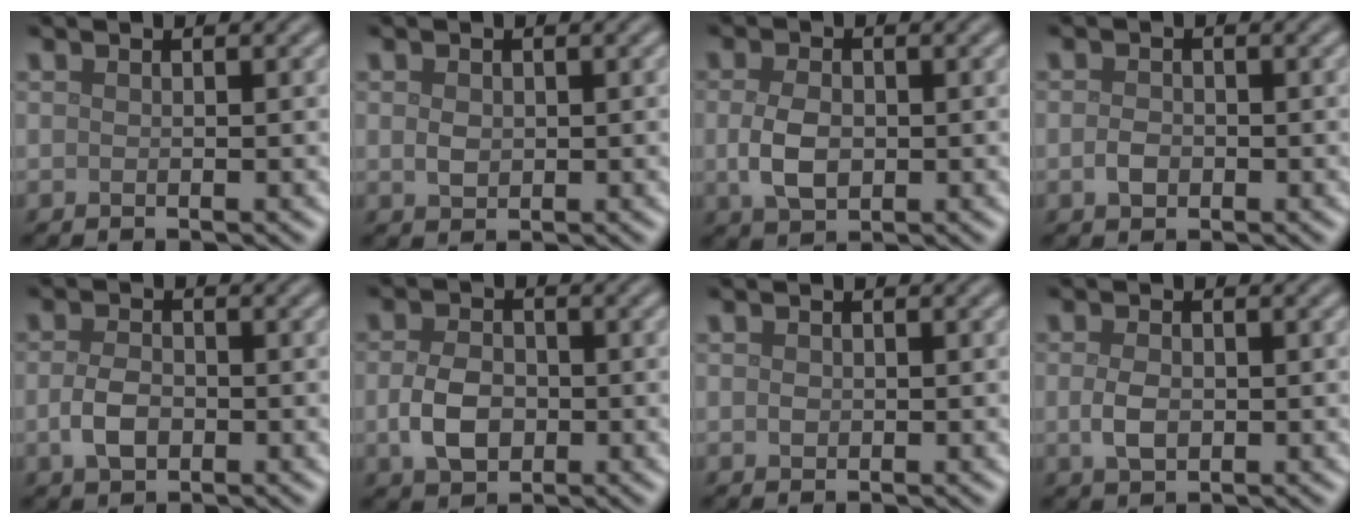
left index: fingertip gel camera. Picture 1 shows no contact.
{"total": 1.5, "force": [0.1, 1.2, 0.9], "torque": [-0.019, 0.000, 0.003]}
{"total": 3.5, "force": [-0.2, 2.3, 2.6], "torque": [-0.058, -0.002, -0.004]}
{"total": 1.5, "force": [-0.4, 1.1, 0.9], "torque": [-0.019, 0.000, -0.011]}
{"total": 2.8, "force": [-0.6, 1.8, 2.0], "torque": [-0.043, -0.001, -0.014]}
{"total": 4.0, "force": [-0.7, 2.8, 2.7], "torque": [-0.058, -0.002, -0.016]}
{"total": 0.7, "force": [0.0, 0.6, 0.3], "torque": [-0.006, -0.002, 0.000]}
{"total": 2.3, "force": [-0.2, 1.5, 1.7], "torque": [-0.038, -0.002, -0.002]}